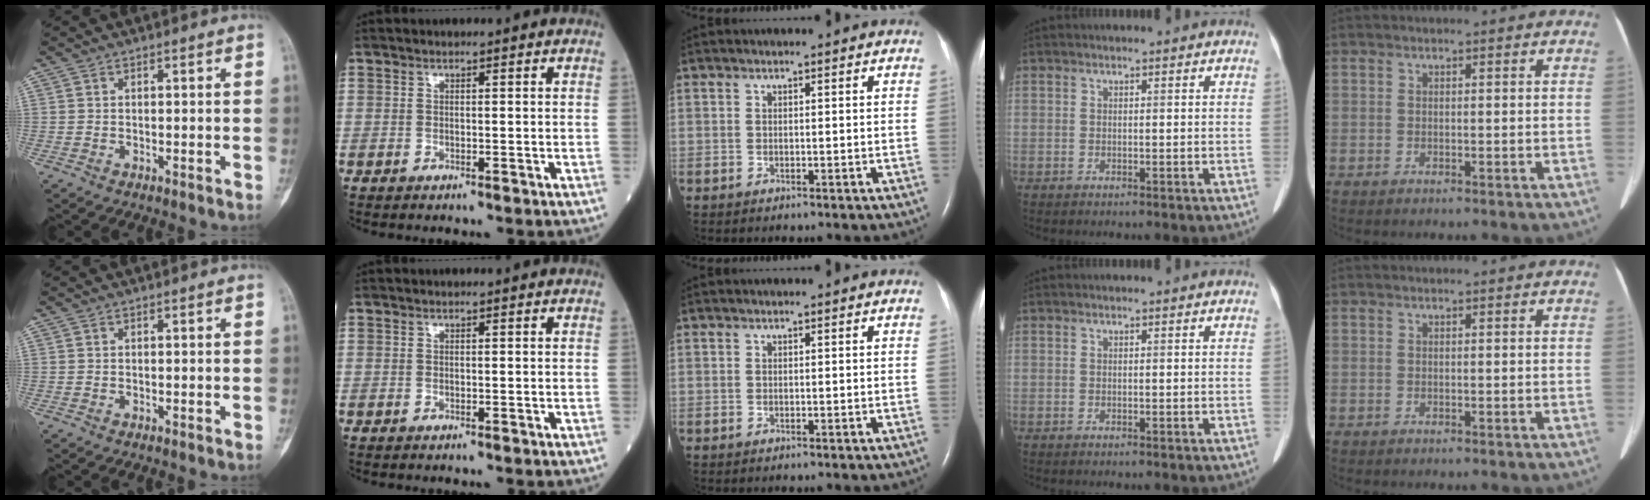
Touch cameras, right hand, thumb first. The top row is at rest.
{}